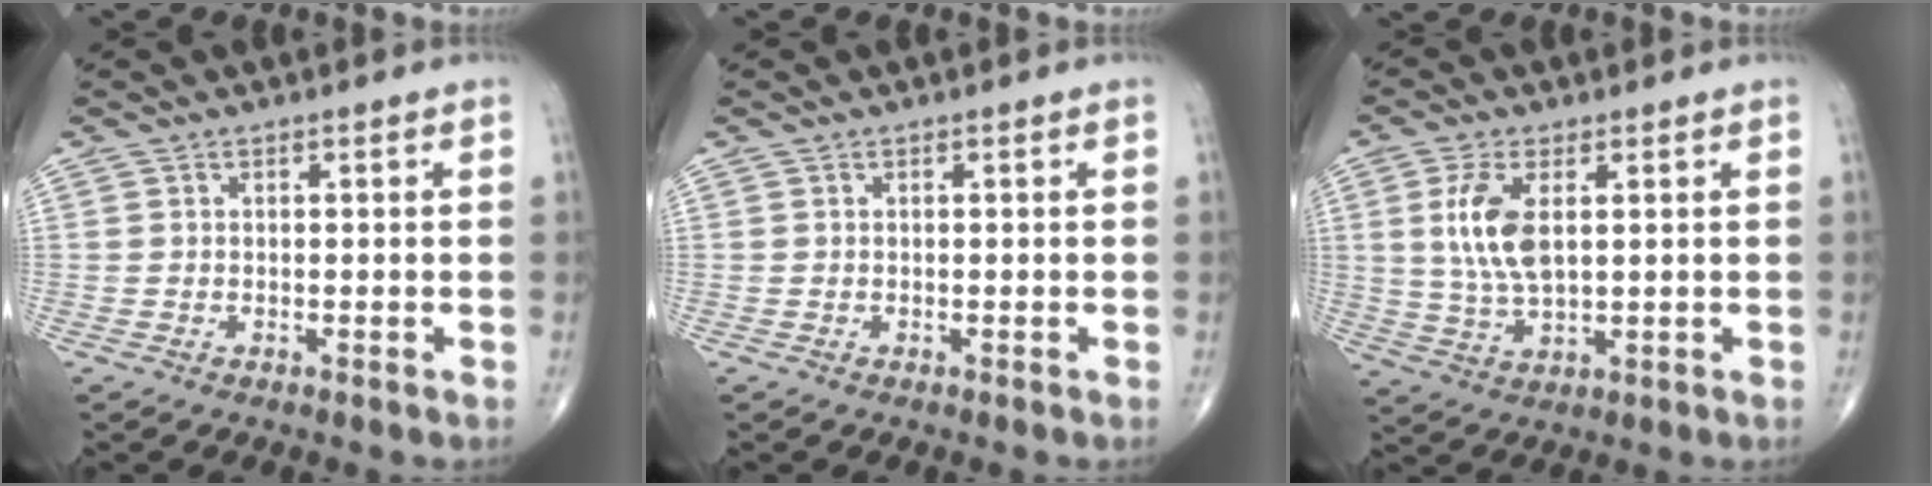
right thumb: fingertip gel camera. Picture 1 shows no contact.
{"total": 0.0}
{"total": 8.9, "force": [2.1, 4.1, 7.6], "torque": [-0.163, -0.009, 0.045]}